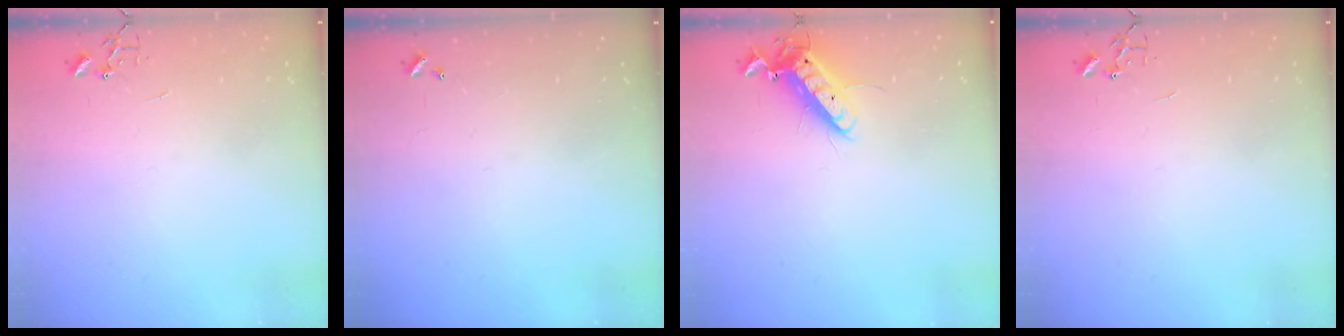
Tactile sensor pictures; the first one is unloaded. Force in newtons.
{"total": 0.0}
{"total": 12.2, "press": 12.0, "slide": 2.3}
{"total": 0.0}